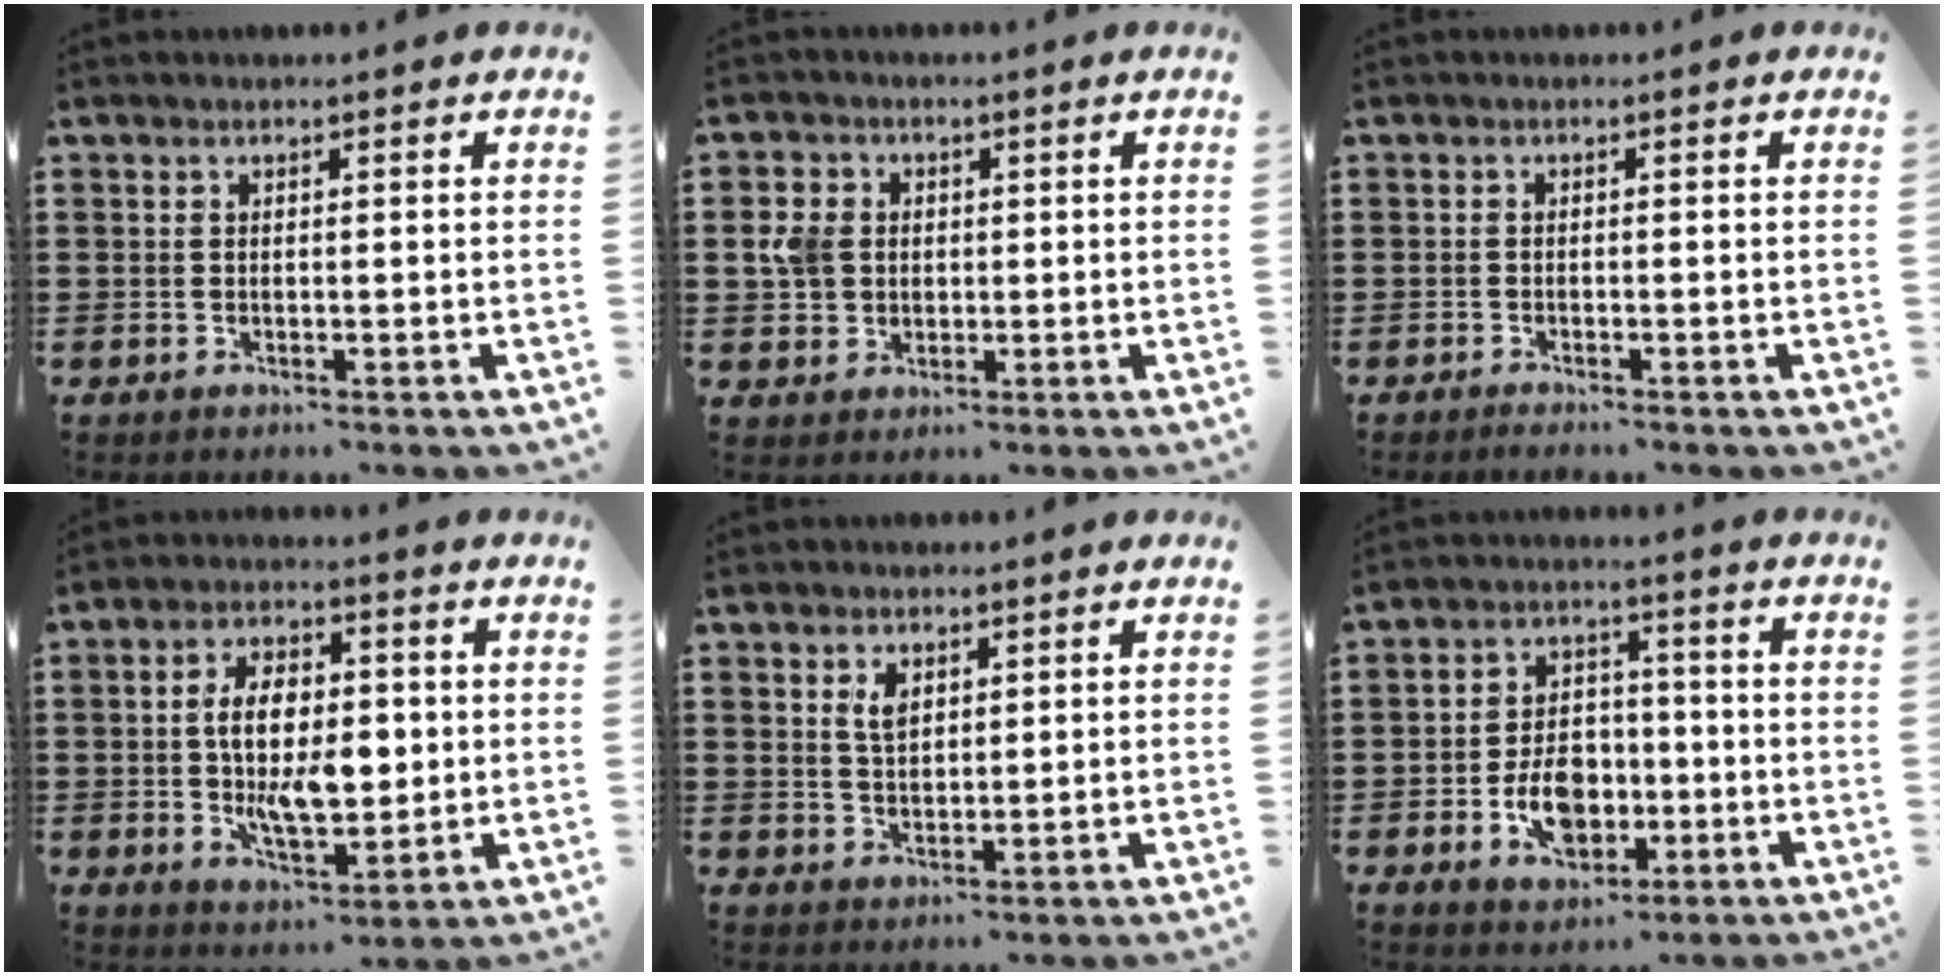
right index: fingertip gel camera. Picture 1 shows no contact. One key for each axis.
{"total": 5.1, "fx": 0.5, "fy": 4.4, "fz": 2.5, "tx": -0.076, "ty": 0.010, "tz": 0.004}
{"total": 0.8, "fx": -0.8, "fy": -0.1, "fz": 0.2, "tx": -0.006, "ty": -0.005, "tz": -0.014}
{"total": 10.3, "fx": 0.2, "fy": 5.3, "fz": 8.9, "tx": -0.157, "ty": 0.001, "tz": -0.004}
{"total": 2.8, "fx": 1.4, "fy": 1.6, "fz": 1.9, "tx": -0.044, "ty": 0.004, "tz": 0.025}
{"total": 8.1, "fx": -2.3, "fy": 5.7, "fz": 5.3, "tx": -0.099, "ty": 0.002, "tz": -0.044}